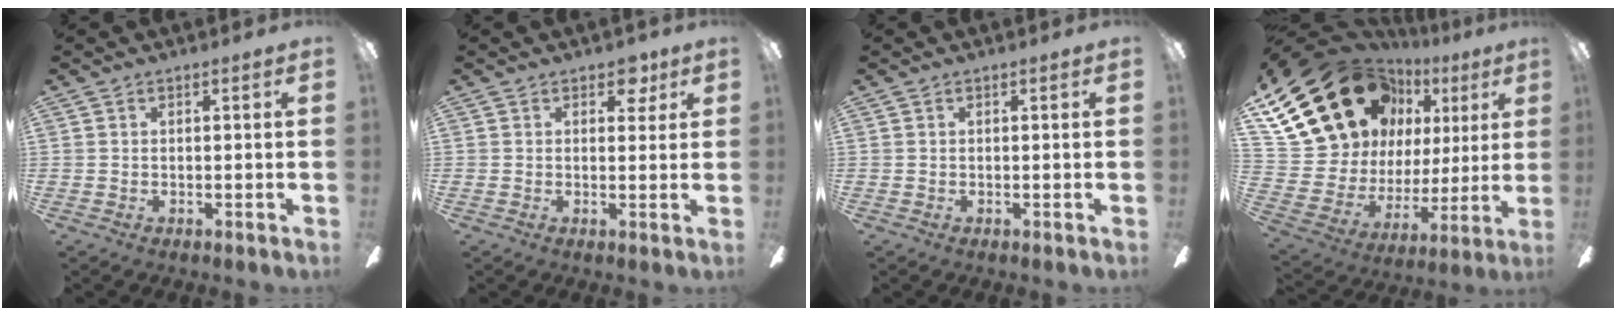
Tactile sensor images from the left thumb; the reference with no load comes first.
{"total": 4.4, "force": [2.7, 2.7, 2.2], "torque": [-0.016, -0.006, 0.043]}
{"total": 0.0}
{"total": 26.4, "force": [14.7, 17.8, 13.0], "torque": [-0.253, -0.091, 0.296]}